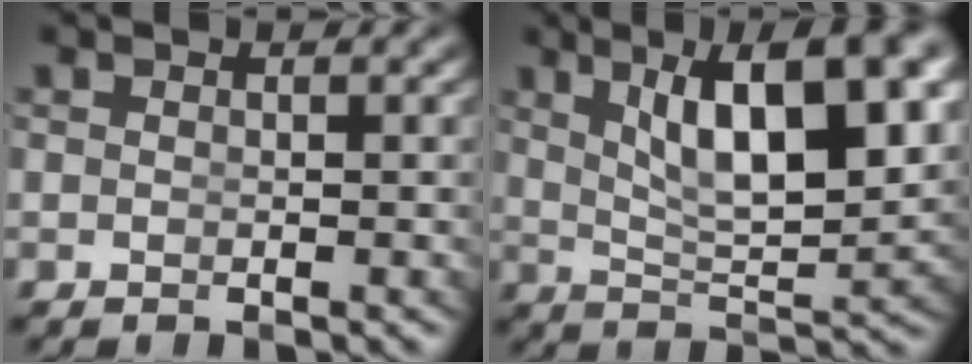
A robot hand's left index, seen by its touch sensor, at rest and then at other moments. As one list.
[{"total": 9.2, "force": [3.3, 2.6, 8.2], "torque": [-0.122, 0.000, 0.060]}]